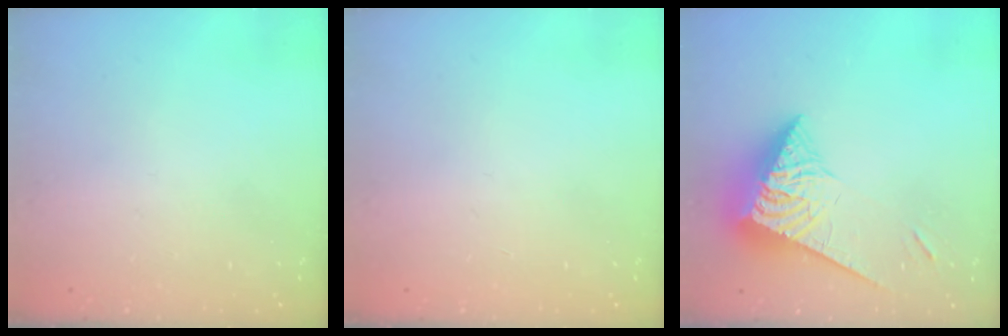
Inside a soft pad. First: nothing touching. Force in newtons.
{"total": 0.0}
{"total": 9.4, "press": 9.3, "slide": 0.9}